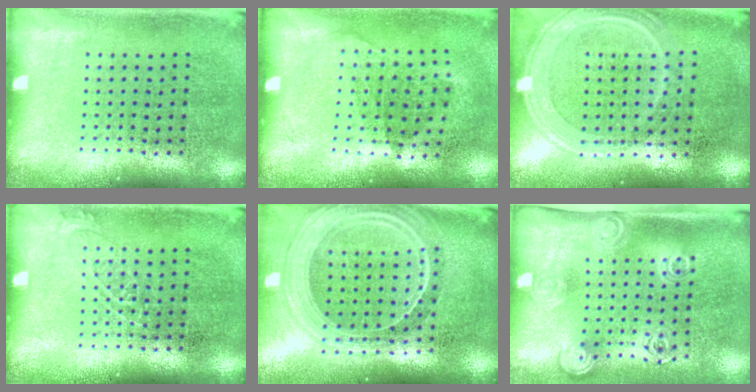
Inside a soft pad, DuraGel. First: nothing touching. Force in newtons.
{"total": 1.1, "press": 0.8, "slide": 0.7}
{"total": 1.2, "press": 1.2, "slide": 0.3}
{"total": 1.0, "press": 1.0, "slide": 0.1}
{"total": 2.3, "press": 2.0, "slide": 1.2}
{"total": 2.0, "press": 1.4, "slide": 1.5}